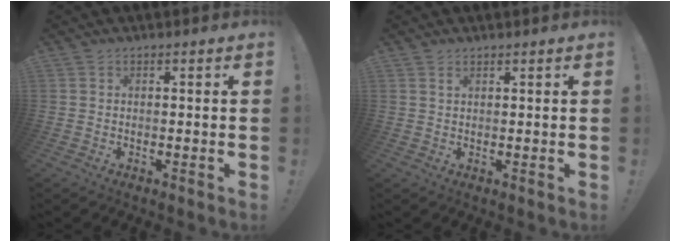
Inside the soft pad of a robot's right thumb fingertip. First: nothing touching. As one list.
[{"total": 1.0, "force": [0.6, 0.3, 0.7], "torque": [-0.014, 0.001, 0.011]}]